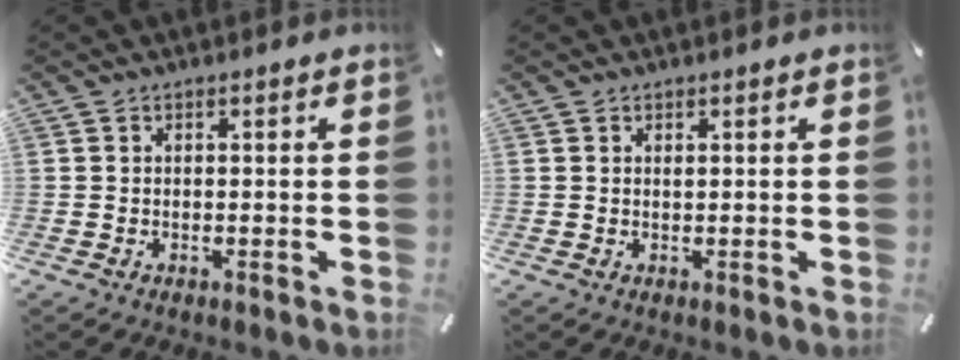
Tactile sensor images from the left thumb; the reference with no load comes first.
{"total": 0.0}